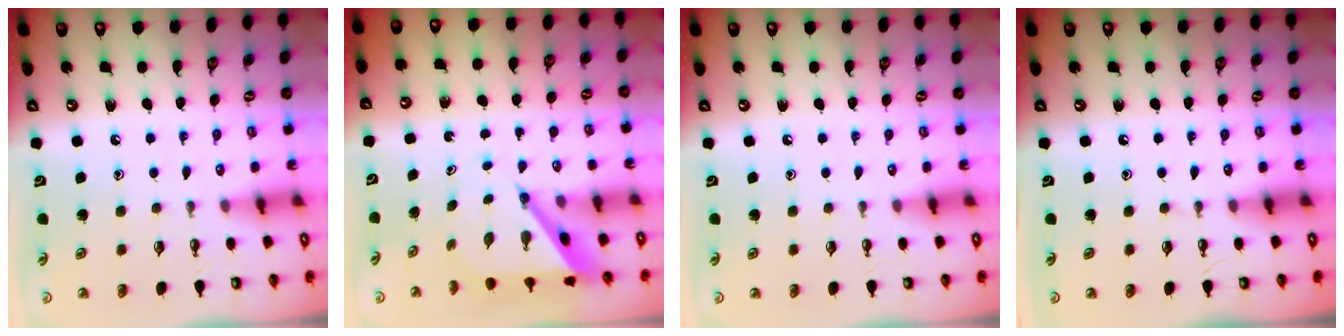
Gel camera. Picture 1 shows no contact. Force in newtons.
{"total": 5.9, "press": 5.8, "slide": 0.5}
{"total": 0.0}
{"total": 0.0}